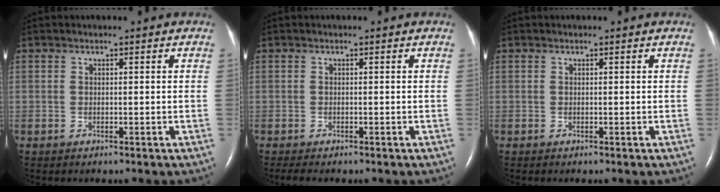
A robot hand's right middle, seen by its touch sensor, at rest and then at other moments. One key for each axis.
{"total": 2.2, "fx": -1.8, "fy": 0.6, "fz": 1.2, "tx": -0.022, "ty": -0.008, "tz": -0.022}
{"total": 0.0}